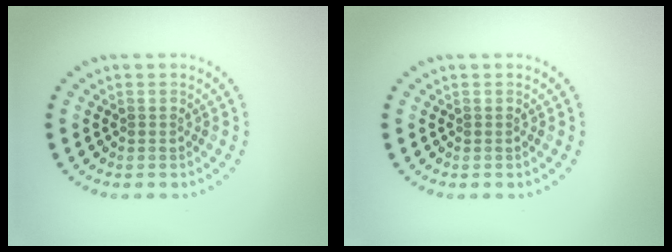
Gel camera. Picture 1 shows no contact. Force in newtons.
{"total": 0.0}